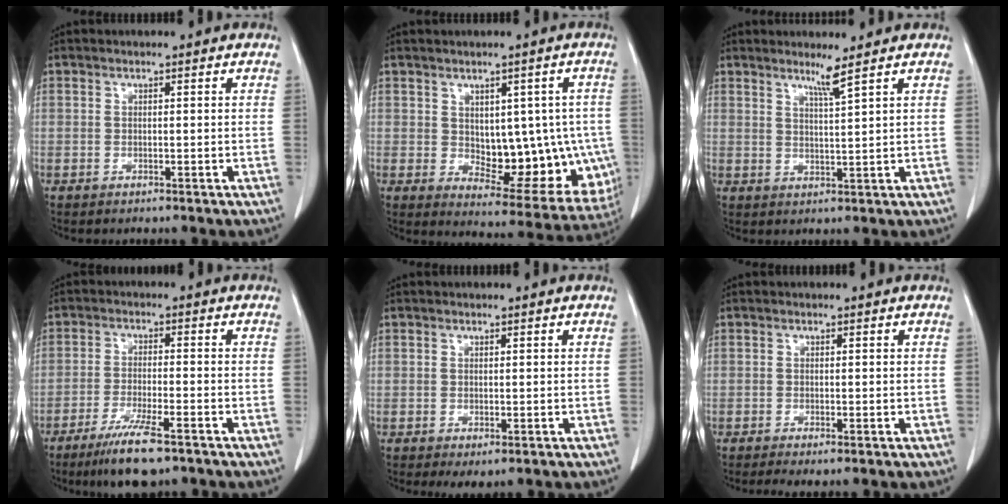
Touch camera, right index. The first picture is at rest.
{"total": 14.3, "force": [-0.8, 7.7, 12.0], "torque": [-0.135, 0.008, 0.012]}
{"total": 3.0, "force": [2.2, -1.2, 1.7], "torque": [-0.032, -0.013, 0.043]}
{"total": 8.3, "force": [-5.8, 0.9, 5.9], "torque": [-0.104, -0.019, -0.094]}
{"total": 1.3, "force": [-0.4, 0.8, 0.9], "torque": [-0.012, -0.002, 0.001]}
{"total": 1.9, "force": [-1.3, 0.1, 1.4], "torque": [-0.023, -0.007, -0.021]}